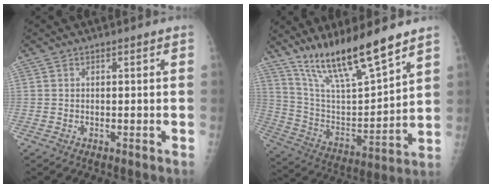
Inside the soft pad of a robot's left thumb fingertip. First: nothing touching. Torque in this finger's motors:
{"motor_torque": [0.33, 0.18, 1.40, -1.37, 0.21]}